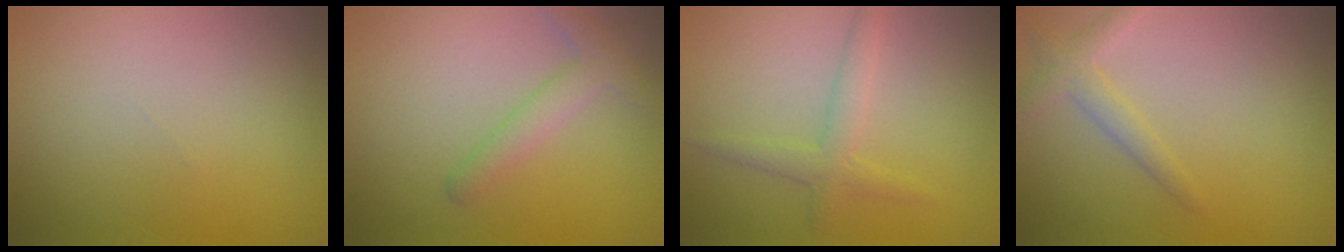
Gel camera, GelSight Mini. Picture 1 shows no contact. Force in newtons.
{"total": 2.5, "press": 2.5, "slide": 0.1}
{"total": 2.2, "press": 2.2, "slide": 0.1}
{"total": 1.9, "press": 1.9, "slide": 0.1}